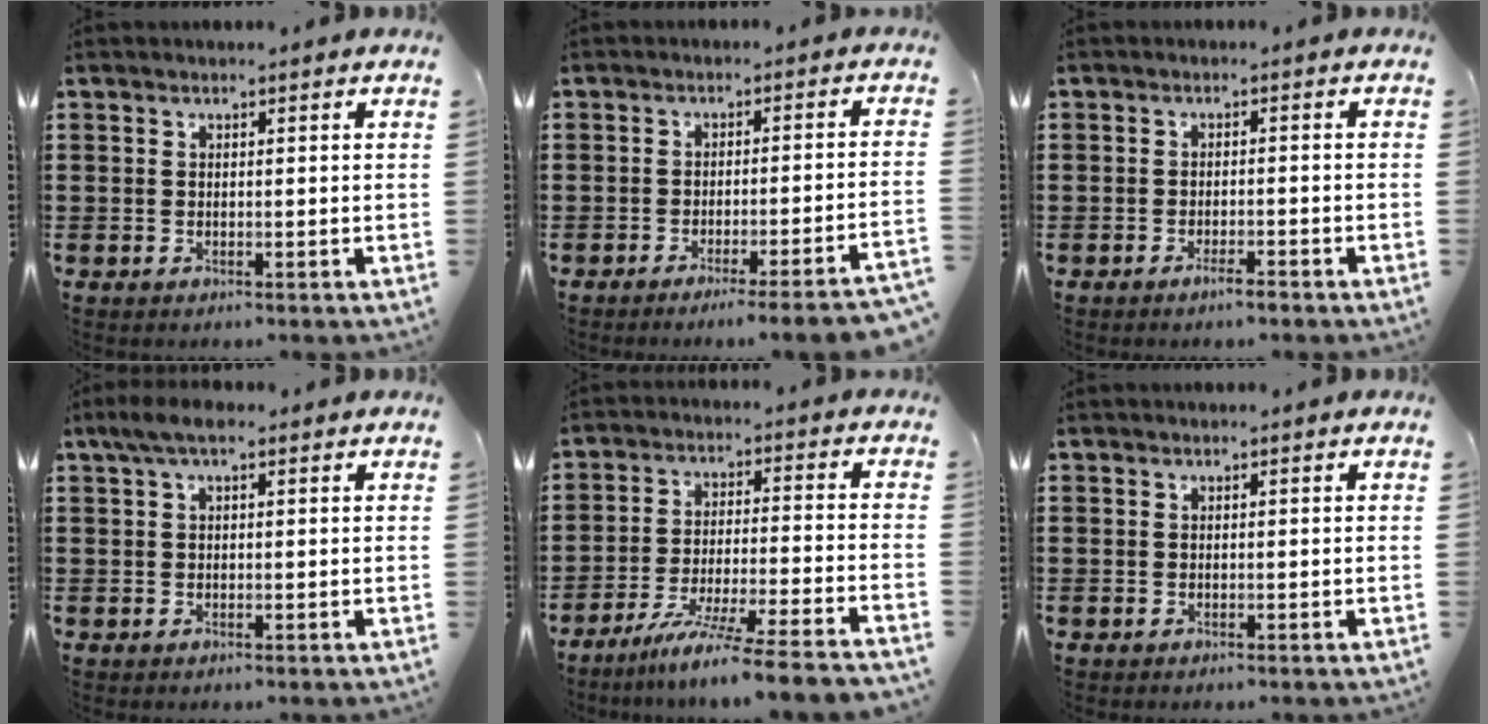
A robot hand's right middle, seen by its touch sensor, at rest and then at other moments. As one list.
[{"total": 3.7, "force": [-3.1, -0.7, 2.0], "torque": [-0.031, -0.014, -0.061]}, {"total": 2.1, "force": [-1.7, 0.2, 1.2], "torque": [-0.021, 0.000, -0.030]}, {"total": 3.2, "force": [1.8, 0.7, 2.5], "torque": [-0.054, 0.004, 0.032]}, {"total": 8.9, "force": [-7.7, -1.1, 4.3], "torque": [-0.078, -0.012, -0.151]}, {"total": 0.0}]